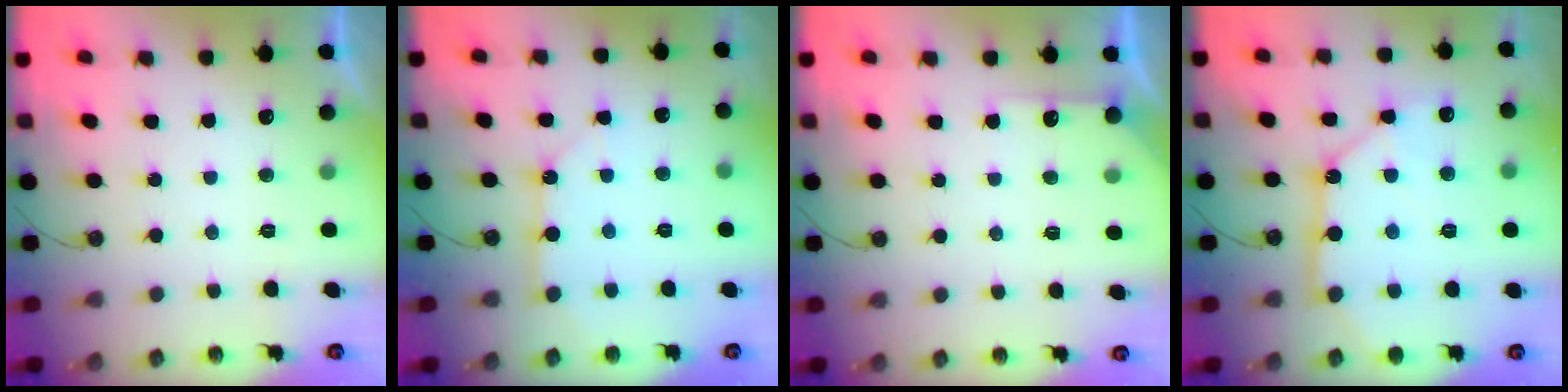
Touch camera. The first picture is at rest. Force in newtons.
{"total": 5.1, "press": 5.1, "slide": 0.2}
{"total": 5.4, "press": 5.4, "slide": 0.6}
{"total": 12.9, "press": 12.8, "slide": 1.2}